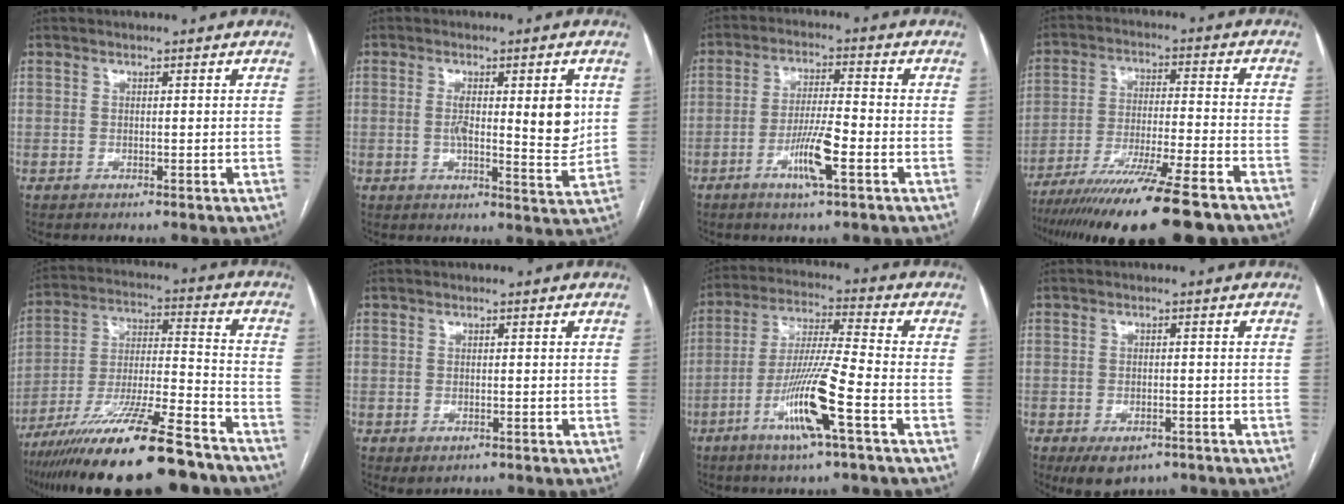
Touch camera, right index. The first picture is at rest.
{"total": 9.4, "force": [1.4, 2.2, 9.0], "torque": [-0.126, -0.006, 0.021]}
{"total": 7.3, "force": [-3.1, 0.5, 6.6], "torque": [-0.126, -0.004, -0.054]}
{"total": 21.9, "force": [-17.2, 1.0, 13.6], "torque": [-0.185, -0.036, -0.274]}
{"total": 24.1, "force": [-18.2, 2.9, 15.5], "torque": [-0.242, -0.017, -0.305]}
{"total": 1.8, "force": [-0.9, 0.9, 1.3], "torque": [-0.021, -0.002, -0.004]}
{"total": 12.4, "force": [-5.3, -0.2, 11.2], "torque": [-0.221, -0.009, -0.102]}
{"total": 6.0, "force": [-4.0, 3.0, 3.3], "torque": [-0.054, -0.004, -0.054]}